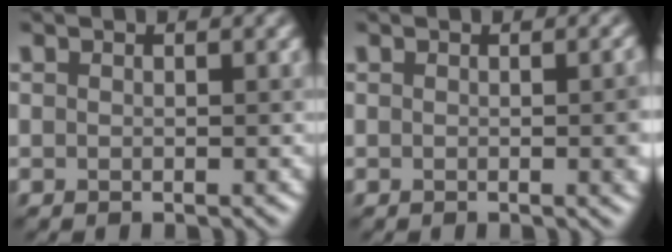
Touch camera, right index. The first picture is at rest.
{"total": 3.0, "force": [-0.1, 0.8, 2.9], "torque": [-0.026, 0.004, -0.005]}